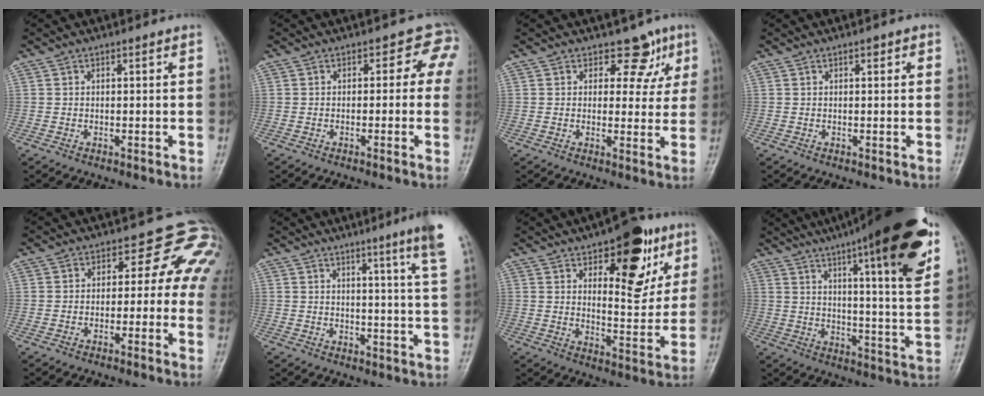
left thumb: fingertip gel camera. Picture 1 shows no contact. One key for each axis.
{"total": 3.7, "fx": 0.2, "fy": 3.1, "fz": 2.0, "tx": 0.023, "ty": 0.013, "tz": -0.015}
{"total": 5.4, "fx": 3.2, "fy": 4.0, "fz": 1.6, "tx": 0.024, "ty": -0.013, "tz": 0.035}
{"total": 1.0, "fx": 0.4, "fy": 0.5, "fz": 0.7, "tx": -0.007, "ty": 0.001, "tz": 0.004}
{"total": 7.5, "fx": 0.5, "fy": 5.7, "fz": 4.9, "tx": -0.009, "ty": 0.020, "tz": -0.008}
{"total": 9.6, "fx": 6.1, "fy": -0.7, "fz": 7.4, "tx": -0.090, "ty": -0.030, "tz": 0.066}
{"total": 15.2, "fx": 7.3, "fy": 7.0, "fz": 11.4, "tx": -0.105, "ty": -0.032, "tz": 0.101}
{"total": 24.4, "fx": 13.8, "fy": 4.0, "fz": 19.8, "tx": -0.271, "ty": -0.035, "tz": 0.191}